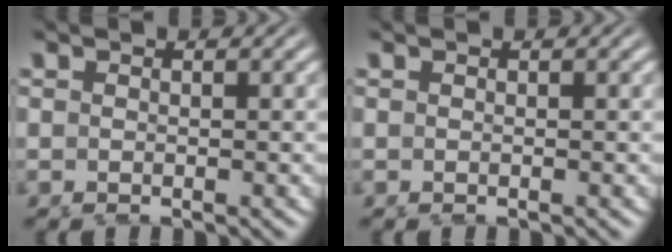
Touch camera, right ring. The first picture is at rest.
{"total": 0.0}